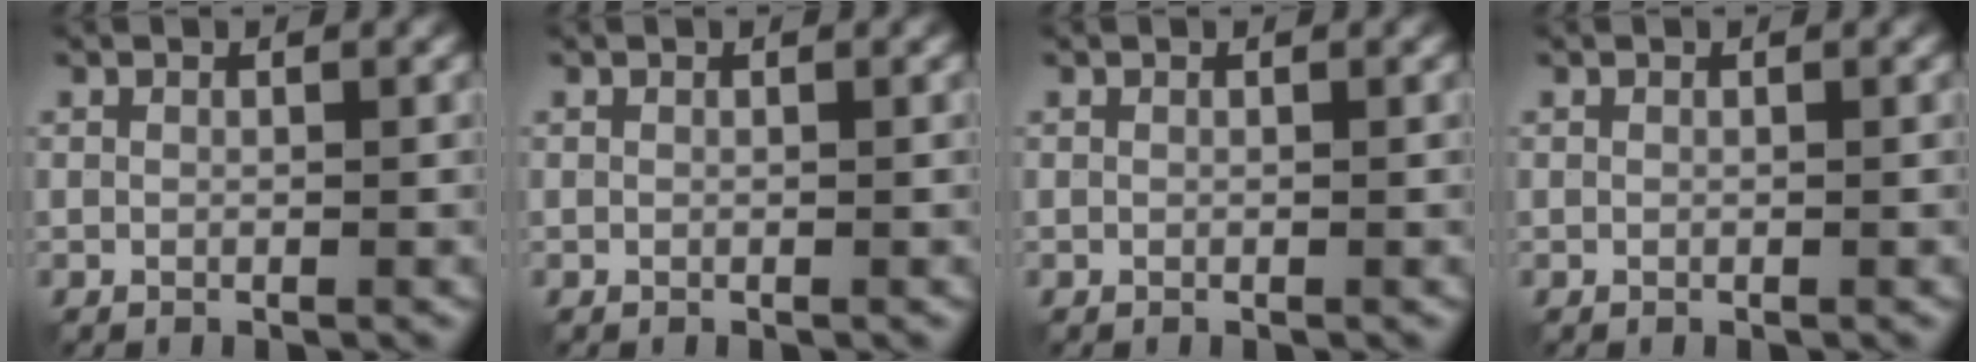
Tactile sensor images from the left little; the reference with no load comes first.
{"total": 0.0}
{"total": 0.0}
{"total": 0.0}